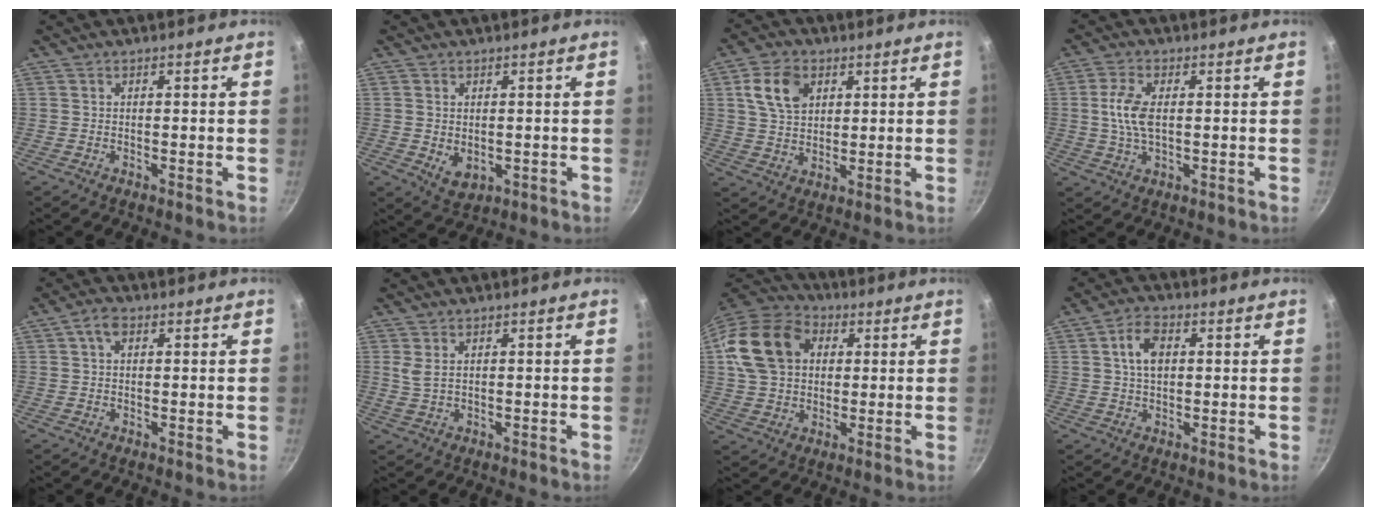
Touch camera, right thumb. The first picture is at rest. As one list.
[{"total": 4.3, "force": [-0.1, 3.0, 3.1], "torque": [-0.049, -0.011, 0.007]}, {"total": 9.1, "force": [3.3, 6.3, 5.7], "torque": [-0.089, -0.003, 0.060]}, {"total": 6.7, "force": [0.7, 3.4, 5.8], "torque": [-0.120, 0.003, 0.010]}, {"total": 3.1, "force": [1.1, 1.9, 2.1], "torque": [-0.030, 0.001, 0.013]}, {"total": 2.6, "force": [0.6, 1.4, 2.1], "torque": [-0.042, -0.001, 0.016]}, {"total": 17.5, "force": [3.8, 13.4, 10.6], "torque": [-0.187, 0.026, 0.057]}, {"total": 6.0, "force": [1.3, 3.8, 4.5], "torque": [-0.067, 0.008, 0.019]}]